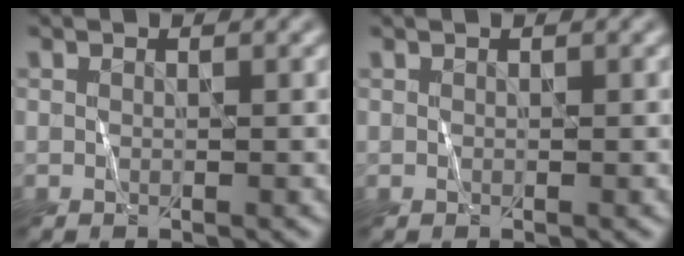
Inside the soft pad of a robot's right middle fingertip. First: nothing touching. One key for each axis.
{"total": 0.0}